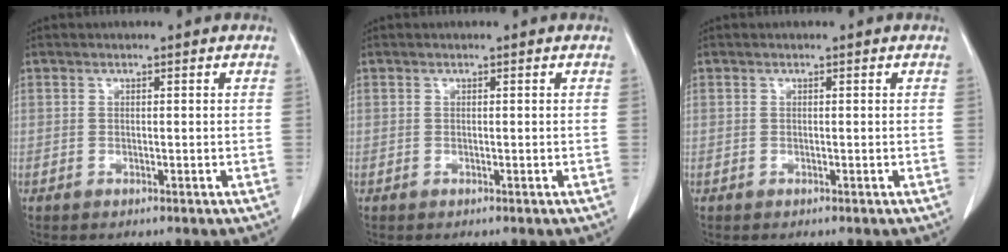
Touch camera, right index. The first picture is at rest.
{"total": 0.0}
{"total": 0.0}